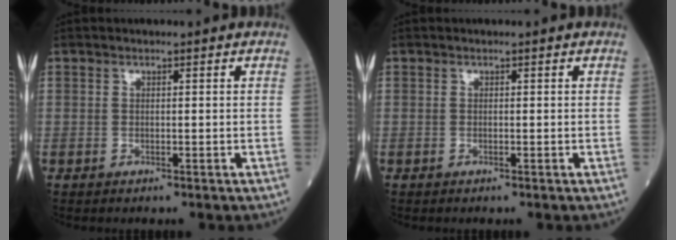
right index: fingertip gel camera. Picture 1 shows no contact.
{"total": 0.0}